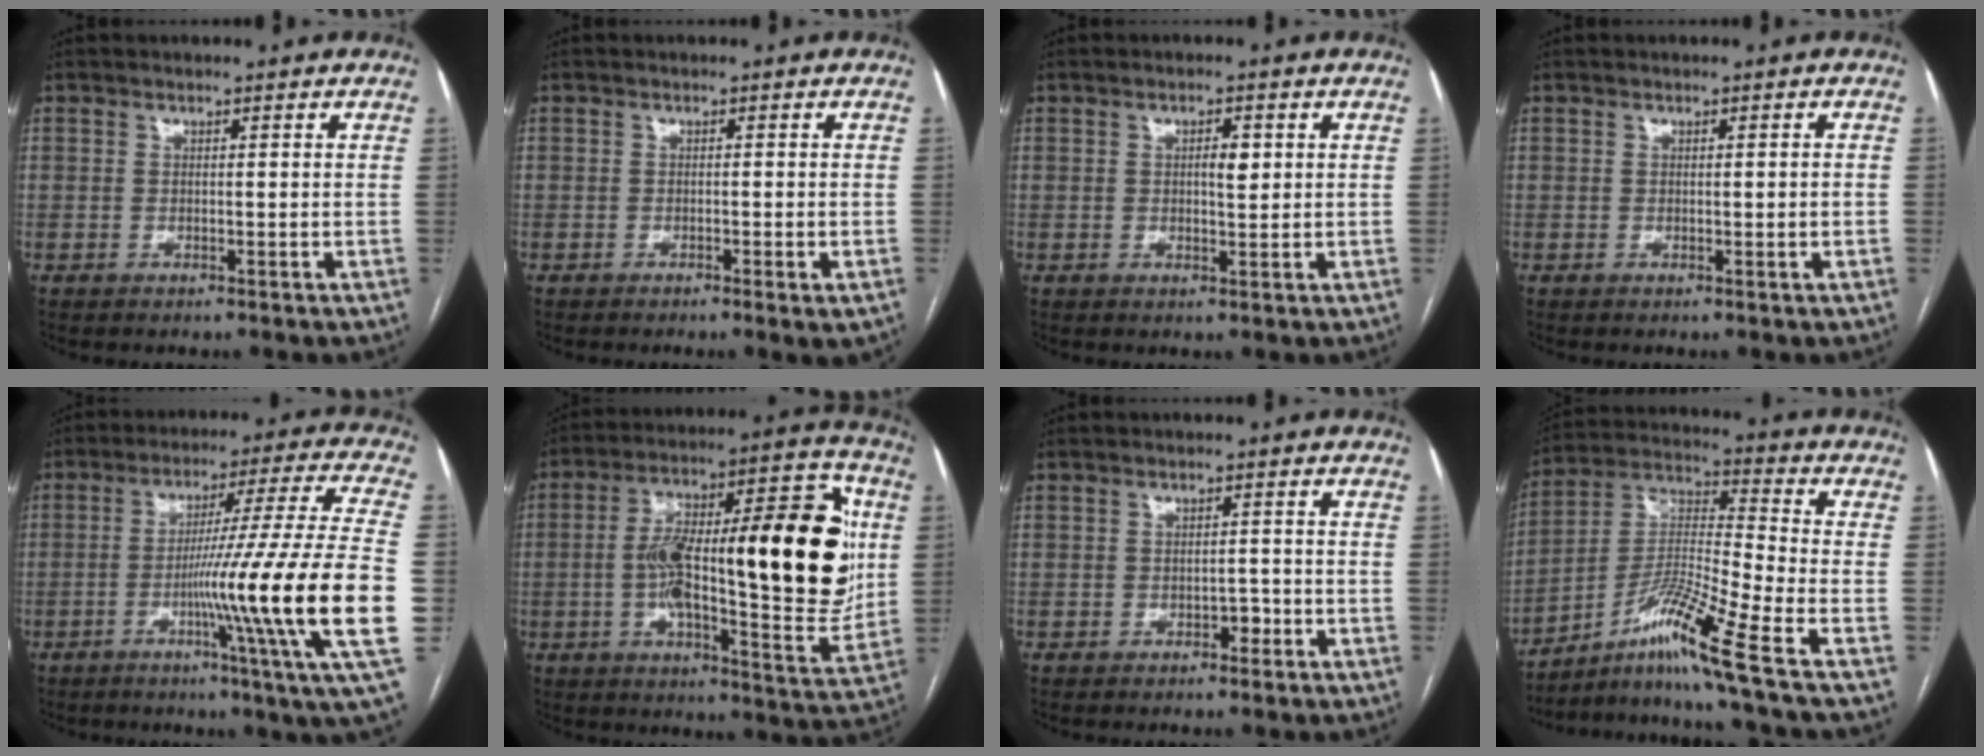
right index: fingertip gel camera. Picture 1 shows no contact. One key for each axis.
{"total": 2.1, "fx": -1.0, "fy": 0.3, "fz": 1.8, "tx": -0.024, "ty": -0.005, "tz": -0.011}
{"total": 2.5, "fx": 0.6, "fy": 0.8, "fz": 2.3, "tx": -0.037, "ty": 0.000, "tz": 0.009}
{"total": 1.2, "fx": -0.2, "fy": 0.0, "fz": 1.2, "tx": -0.019, "ty": 0.001, "tz": 0.001}
{"total": 22.0, "fx": -5.2, "fy": -2.4, "fz": 21.2, "tx": -0.284, "ty": -0.010, "tz": -0.093}
{"total": 27.4, "fx": 1.6, "fy": 6.3, "fz": 26.6, "tx": -0.356, "ty": 0.039, "tz": 0.023}
{"total": 1.6, "fx": -0.8, "fy": 1.0, "fz": 0.9, "tx": -0.011, "ty": 0.004, "tz": -0.011}
{"total": 13.9, "fx": -8.4, "fy": -1.8, "fz": 11.0, "tx": -0.220, "ty": -0.009, "tz": -0.149}